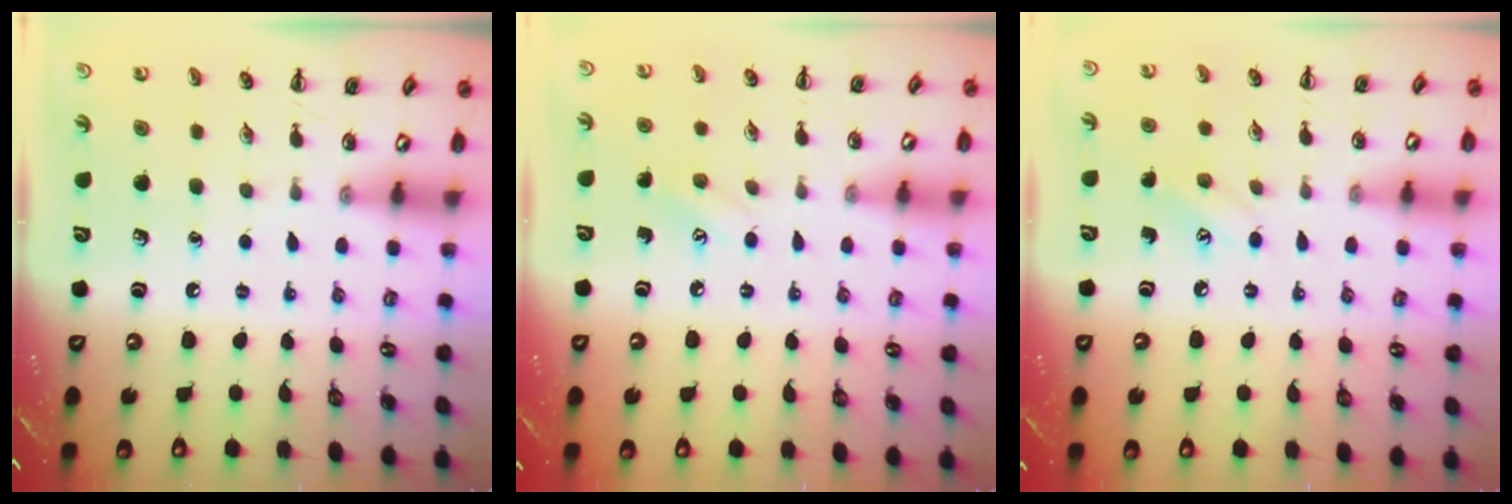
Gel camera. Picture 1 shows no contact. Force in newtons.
{"total": 5.6, "press": 5.4, "slide": 1.5}
{"total": 7.4, "press": 7.1, "slide": 1.9}